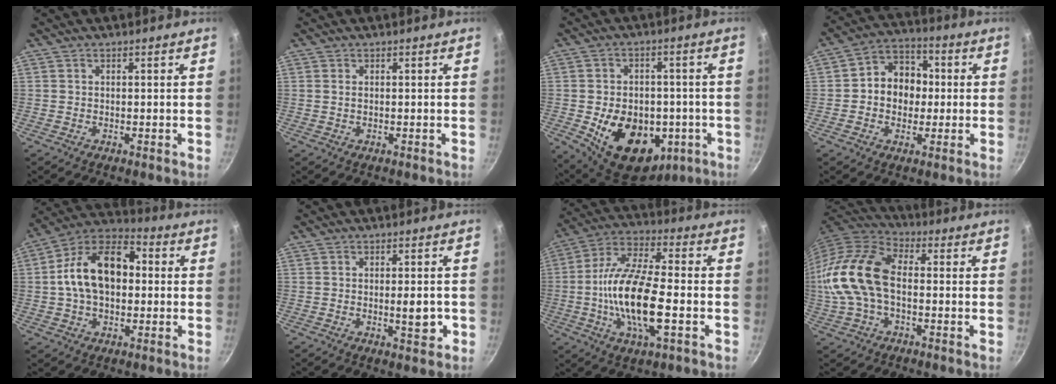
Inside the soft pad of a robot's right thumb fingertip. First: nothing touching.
{"total": 0.8, "force": [0.1, 0.4, 0.6], "torque": [-0.011, 0.001, 0.001]}
{"total": 19.2, "force": [-4.8, 13.8, 12.5], "torque": [-0.162, 0.014, -0.050]}
{"total": 10.8, "force": [0.1, 8.8, 6.2], "torque": [-0.049, 0.022, -0.014]}
{"total": 16.9, "force": [0.8, 11.1, 12.8], "torque": [-0.186, 0.038, -0.006]}
{"total": 4.6, "force": [-0.9, 1.8, 4.2], "torque": [-0.041, 0.002, -0.013]}
{"total": 17.8, "force": [-3.5, 6.4, 16.2], "torque": [-0.306, 0.026, -0.078]}
{"total": 17.7, "force": [-0.9, 10.9, 13.9], "torque": [-0.280, 0.035, -0.030]}